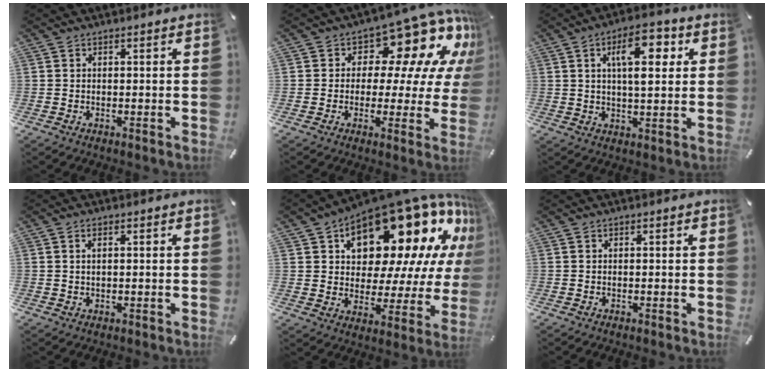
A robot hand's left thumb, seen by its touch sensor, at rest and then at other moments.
{"total": 13.9, "force": [8.6, 7.6, 7.8], "torque": [-0.112, -0.078, 0.145]}
{"total": 11.3, "force": [4.1, 4.9, 9.4], "torque": [-0.141, -0.007, 0.061]}
{"total": 1.3, "force": [0.4, 0.5, 1.1], "torque": [-0.024, 0.003, 0.006]}
{"total": 23.6, "force": [14.5, 12.2, 14.0], "torque": [-0.196, -0.111, 0.247]}
{"total": 0.0}